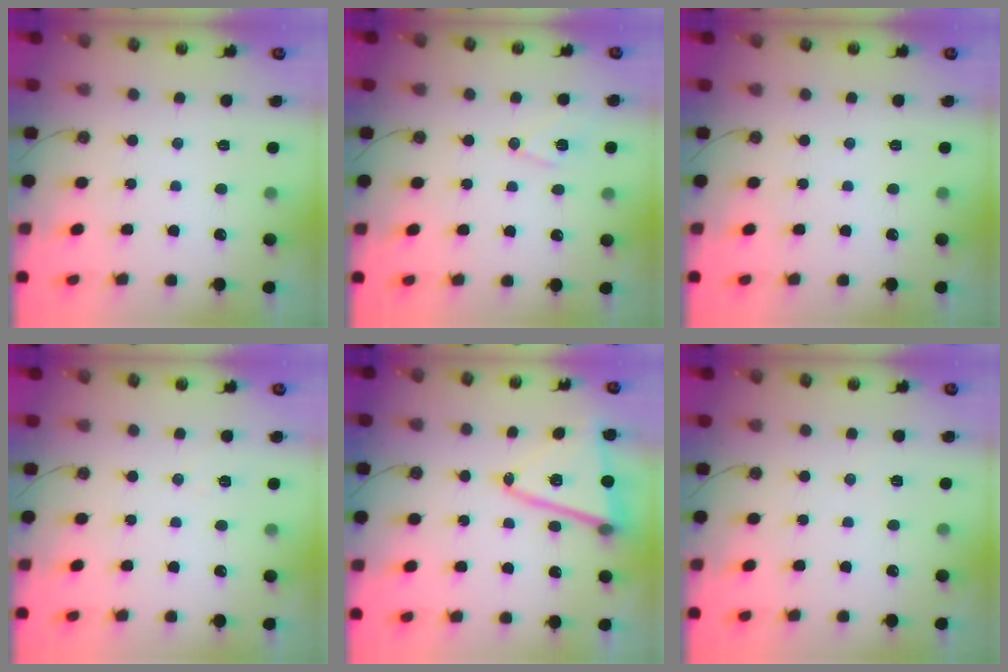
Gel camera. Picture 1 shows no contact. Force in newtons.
{"total": 8.8, "press": 8.1, "slide": 3.6}
{"total": 0.0}
{"total": 6.9, "press": 5.4, "slide": 4.3}
{"total": 13.8, "press": 13.6, "slide": 2.4}
{"total": 2.5, "press": 2.2, "slide": 1.1}